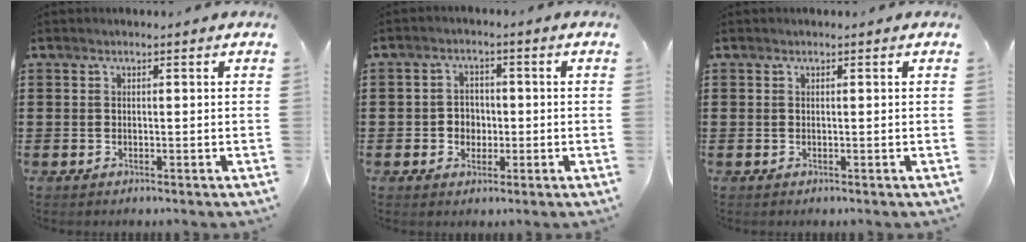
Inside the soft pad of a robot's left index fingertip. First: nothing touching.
{"total": 2.9, "force": [-0.6, 2.6, 1.1], "torque": [-0.031, 0.006, -0.017]}
{"total": 0.0}